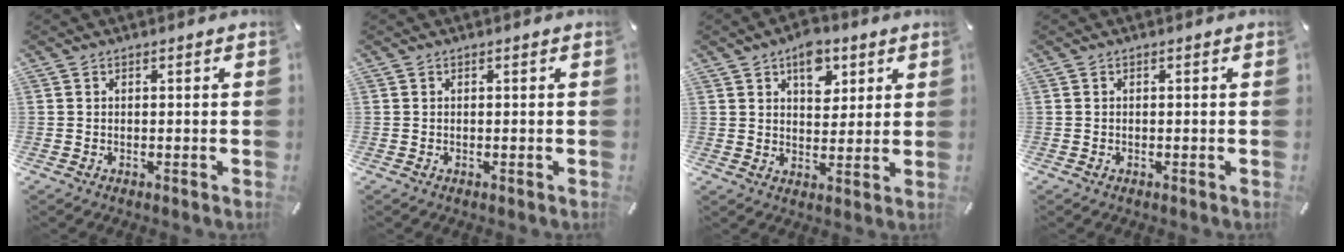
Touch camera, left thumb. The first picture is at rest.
{"total": 0.0}
{"total": 8.8, "force": [4.4, 5.8, 4.9], "torque": [-0.053, -0.014, 0.074]}
{"total": 0.0}